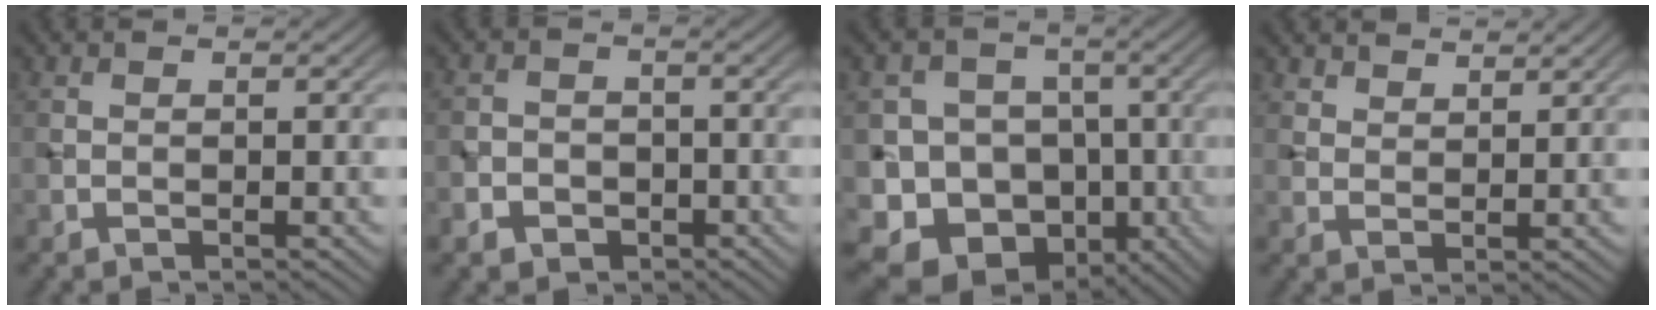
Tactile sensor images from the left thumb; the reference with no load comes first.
{"total": 4.1, "force": [-2.4, 3.1, 1.3], "torque": [-0.017, -0.004, -0.049]}
{"total": 13.2, "force": [-5.1, 11.3, 4.7], "torque": [-0.102, -0.022, -0.109]}
{"total": 3.6, "force": [3.1, 1.4, 1.2], "torque": [-0.025, -0.010, 0.075]}